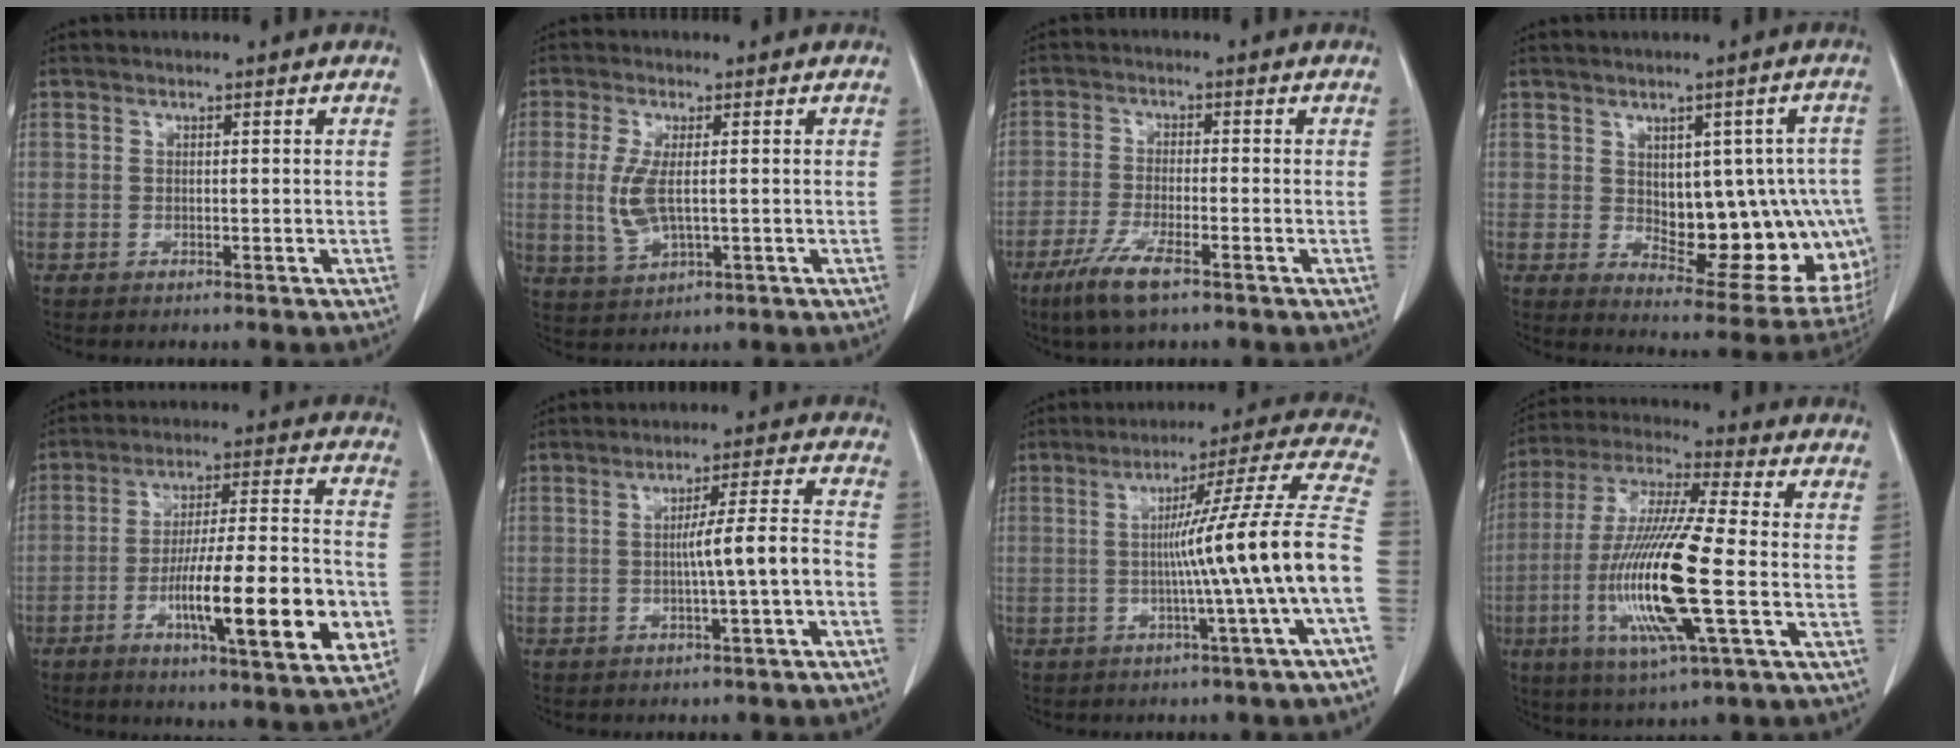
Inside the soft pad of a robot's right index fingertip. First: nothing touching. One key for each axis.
{"total": 5.6, "fx": -0.1, "fy": 1.8, "fz": 5.3, "tx": -0.125, "ty": -0.011, "tz": 0.004}
{"total": 6.7, "fx": -4.3, "fy": 0.9, "fz": 5.1, "tx": -0.111, "ty": -0.015, "tz": -0.078}
{"total": 17.6, "fx": -0.9, "fy": 8.3, "fz": 15.5, "tx": -0.142, "ty": 0.018, "tz": 0.016}
{"total": 18.7, "fx": -5.8, "fy": 2.2, "fz": 17.6, "tx": -0.259, "ty": -0.001, "tz": -0.085}
{"total": 6.3, "fx": -1.7, "fy": -0.5, "fz": 6.0, "tx": -0.092, "ty": 0.014, "tz": -0.023}
{"total": 15.5, "fx": -2.7, "fy": -3.0, "fz": 15.0, "tx": -0.199, "ty": 0.011, "tz": -0.044}
{"total": 17.8, "fx": -3.7, "fy": 1.1, "fz": 17.3, "tx": -0.361, "ty": -0.015, "tz": -0.072}